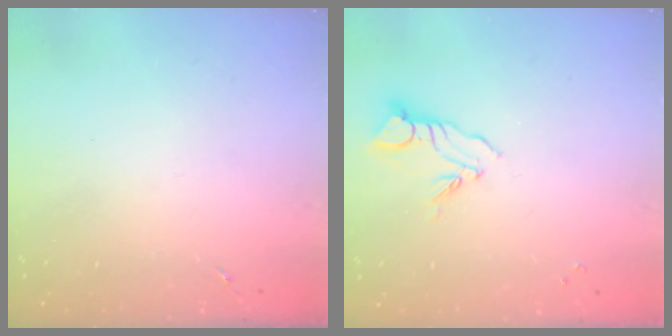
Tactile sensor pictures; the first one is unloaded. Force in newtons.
{"total": 6.9, "press": 6.9, "slide": 0.7}